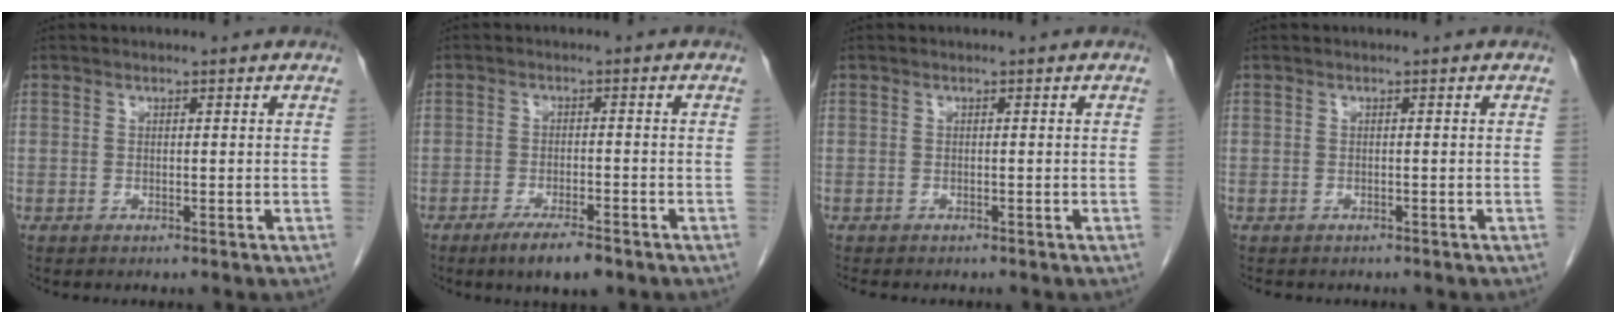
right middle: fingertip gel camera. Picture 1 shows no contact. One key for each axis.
{"total": 5.6, "fx": -3.9, "fy": 1.0, "fz": 3.9, "tx": -0.068, "ty": -0.009, "tz": -0.062}
{"total": 3.1, "fx": -2.6, "fy": 1.1, "fz": 1.3, "tx": -0.022, "ty": -0.008, "tz": -0.032}
{"total": 3.1, "fx": -2.6, "fy": 1.3, "fz": 1.0, "tx": -0.019, "ty": -0.005, "tz": -0.031}